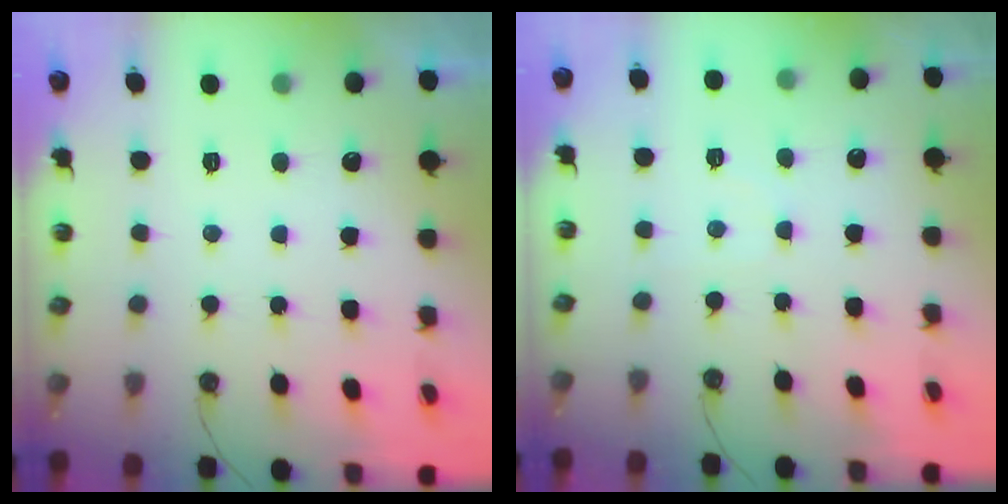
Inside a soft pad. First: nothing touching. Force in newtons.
{"total": 3.7, "press": 3.7, "slide": 0.5}